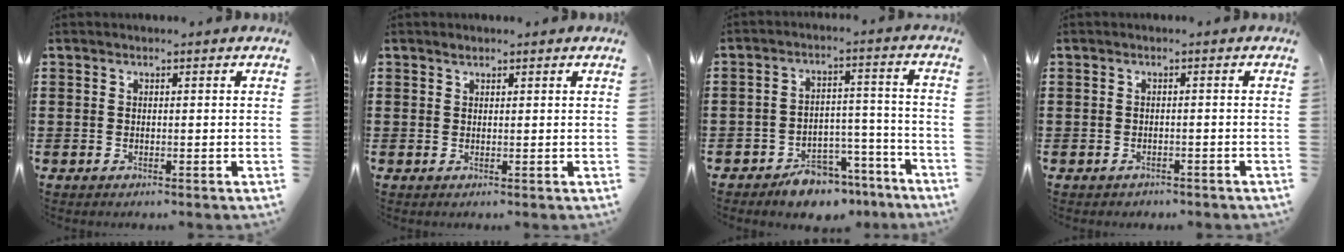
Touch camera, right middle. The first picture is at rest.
{"total": 0.8, "force": [0.8, 0.2, 0.2], "torque": [-0.005, 0.001, 0.015]}
{"total": 6.1, "force": [-5.7, 1.9, 1.2], "torque": [-0.016, 0.025, -0.111]}
{"total": 0.9, "force": [-0.8, 0.3, 0.1], "torque": [-0.004, 0.000, -0.018]}